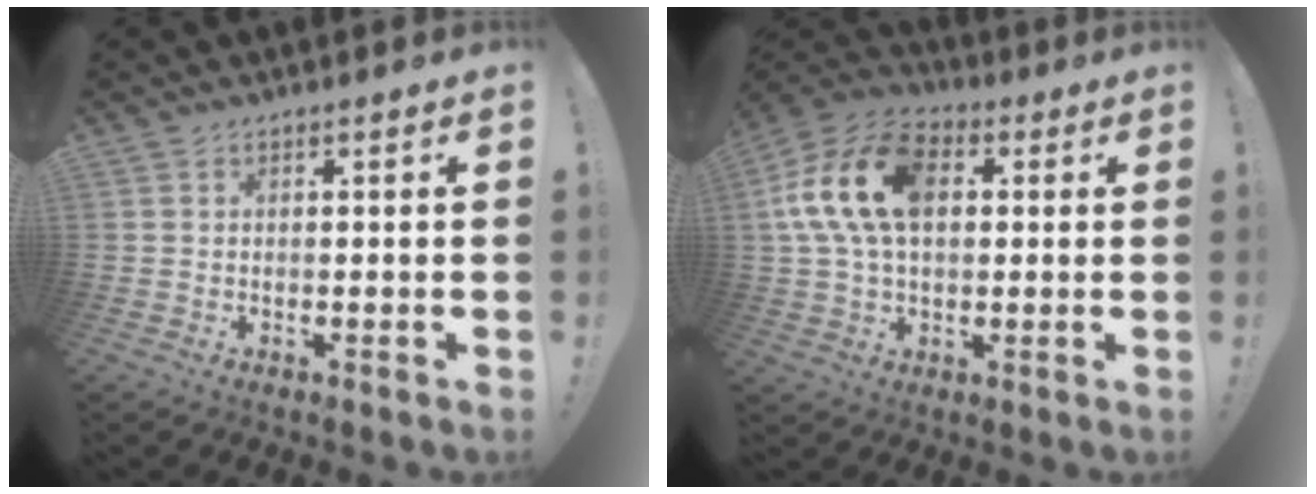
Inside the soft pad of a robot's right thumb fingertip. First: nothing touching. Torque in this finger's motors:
{"motor_torque": [1.78, 2.93, 0.27, 0.13, 0.28]}